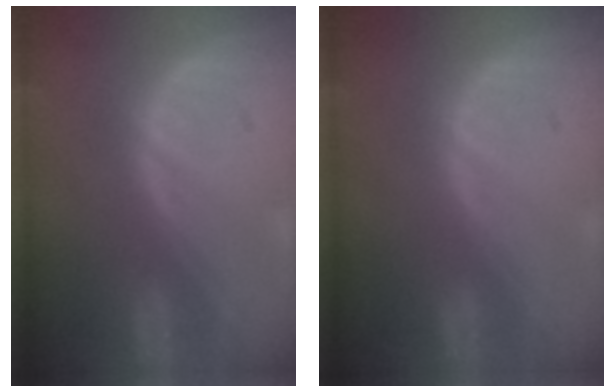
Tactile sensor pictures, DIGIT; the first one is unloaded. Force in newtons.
{"total": 0.0}